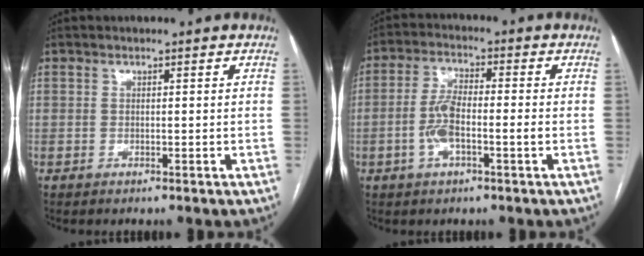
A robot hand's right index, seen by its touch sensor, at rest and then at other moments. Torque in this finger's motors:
{"motor_torque": [1.06, -0.07, 0.63, 0.13]}